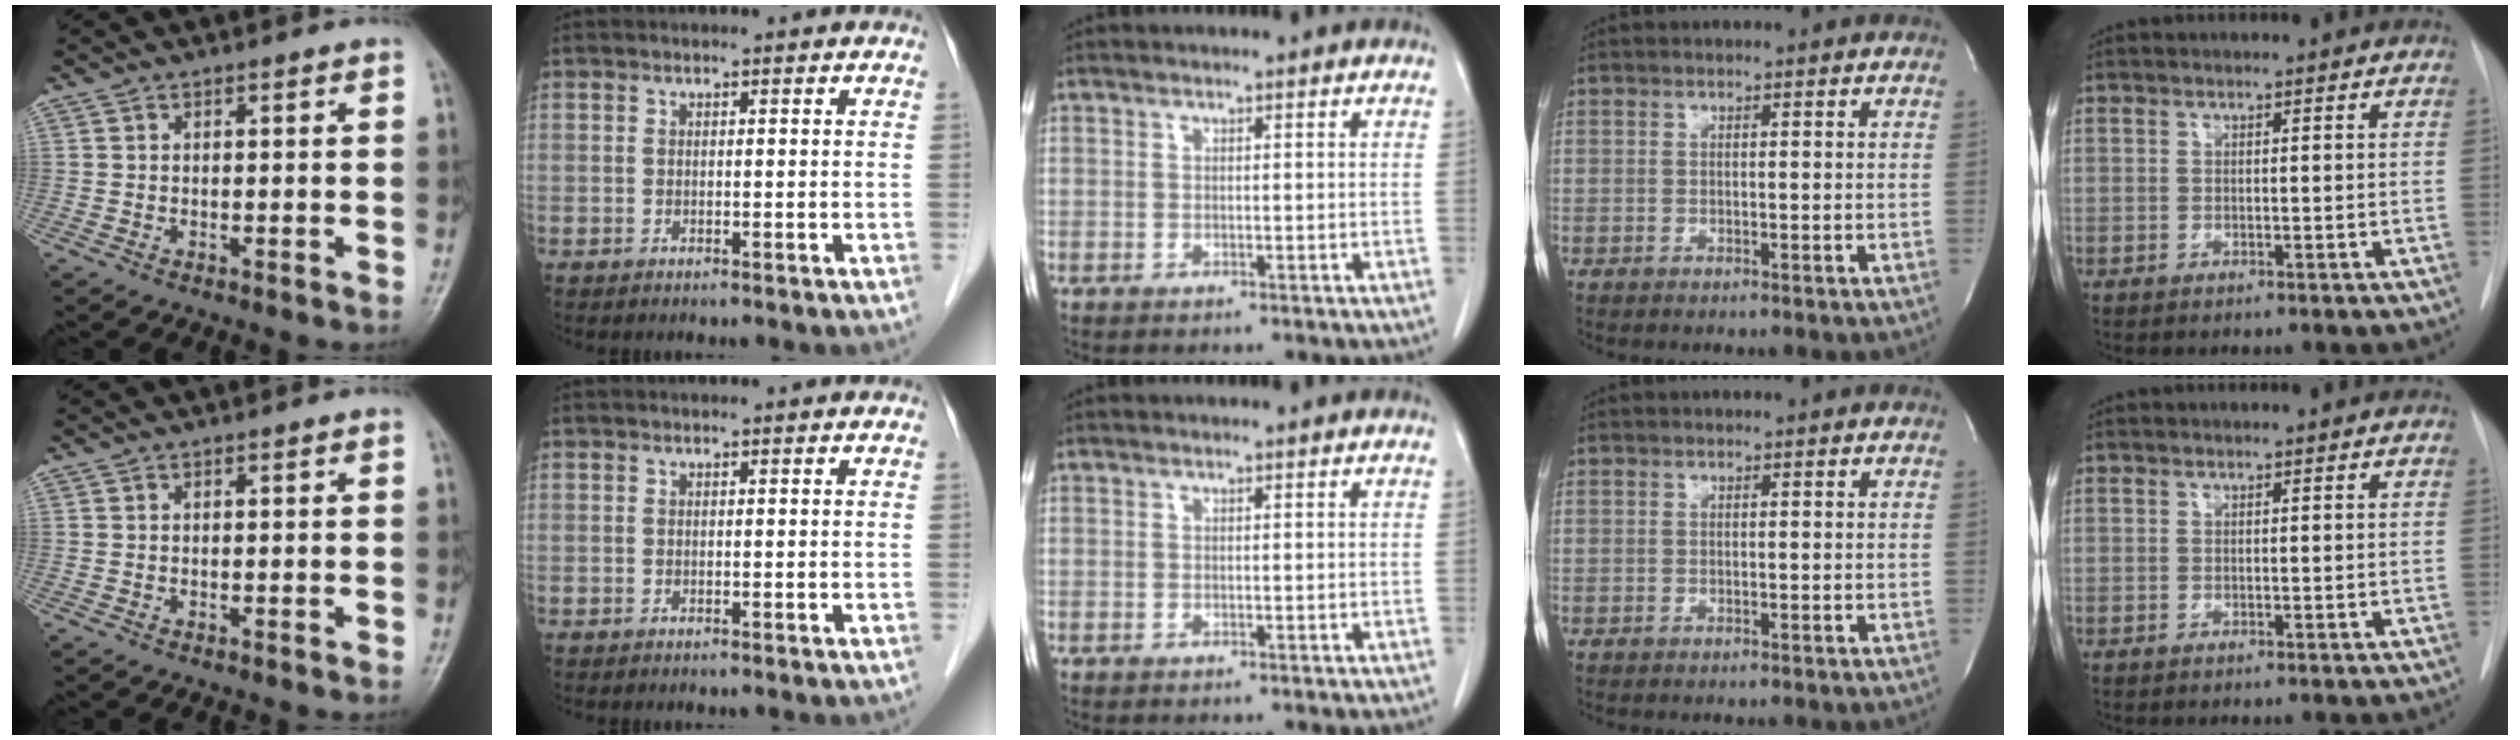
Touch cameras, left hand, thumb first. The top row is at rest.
{}